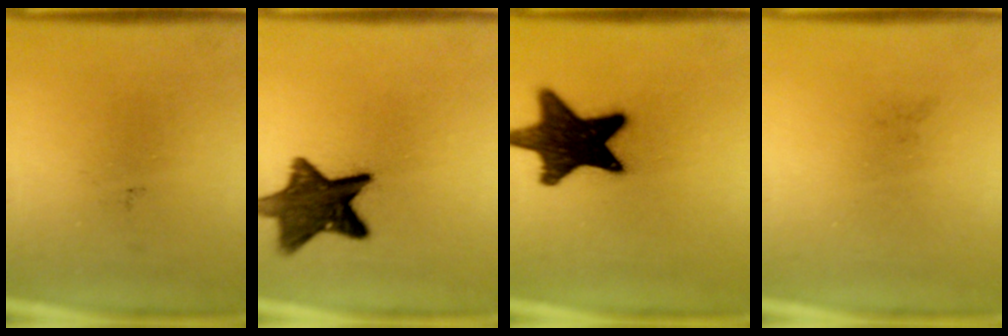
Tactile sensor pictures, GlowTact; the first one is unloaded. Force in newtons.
{"total": 11.8}
{"total": 17.5}
{"total": 0.0}